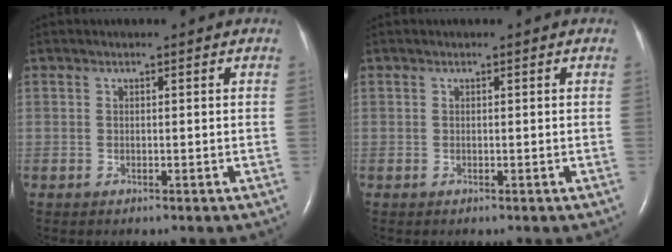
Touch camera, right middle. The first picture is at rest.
{"total": 0.0}